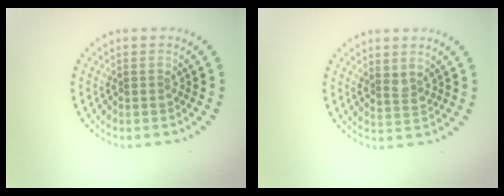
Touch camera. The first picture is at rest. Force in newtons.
{"total": 1.4, "press": 1.1, "slide": 0.8}